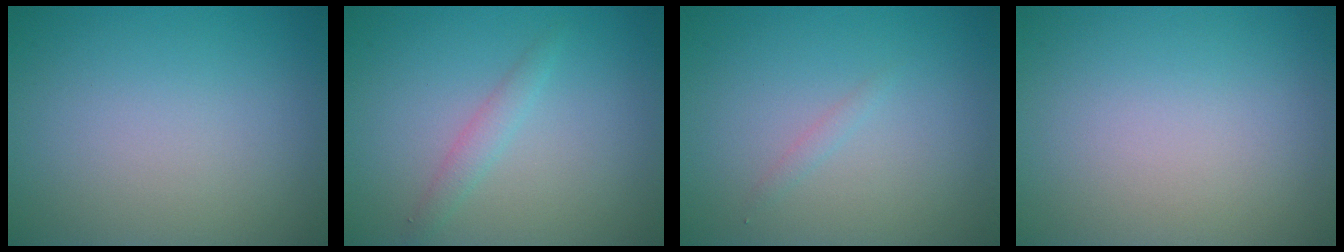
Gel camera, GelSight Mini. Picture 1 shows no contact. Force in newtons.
{"total": 1.1, "press": 1.1, "slide": 0.1}
{"total": 0.7, "press": 0.7, "slide": 0.1}
{"total": 0.0}